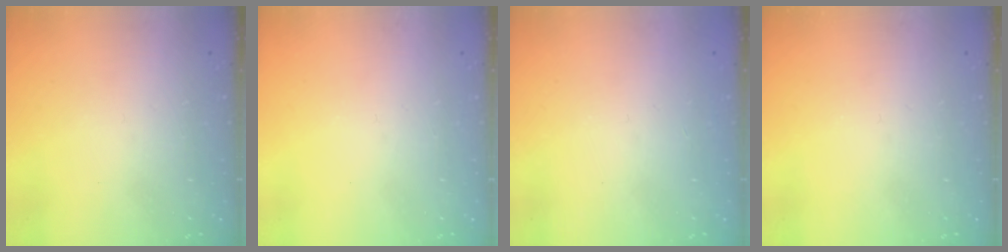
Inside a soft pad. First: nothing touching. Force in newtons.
{"total": 0.0}
{"total": 0.9, "press": 0.9, "slide": 0.1}
{"total": 0.0}